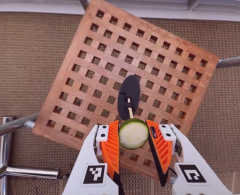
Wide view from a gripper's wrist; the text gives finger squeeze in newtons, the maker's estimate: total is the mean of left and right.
{"total": 9.2, "left": 9.4, "right": 8.9}